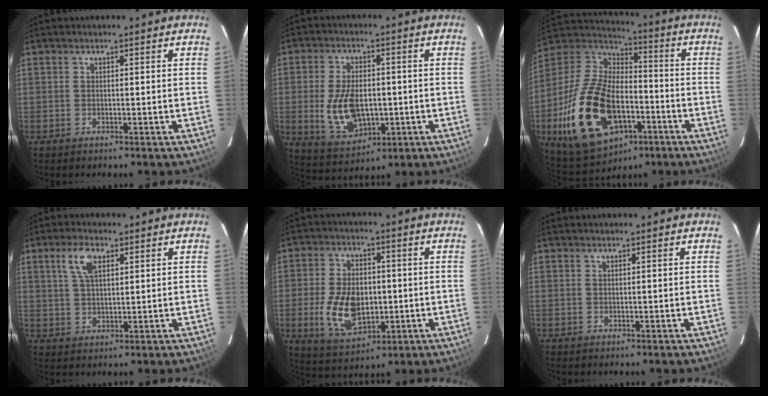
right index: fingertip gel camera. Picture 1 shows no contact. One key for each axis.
{"total": 2.8, "fx": 2.4, "fy": 1.5, "fz": 0.5, "tx": -0.012, "ty": -0.002, "tz": 0.059}
{"total": 25.3, "fx": -8.8, "fy": 15.0, "fz": 18.3, "tx": -0.396, "ty": -0.004, "tz": -0.134}
{"total": 5.9, "fx": 2.7, "fy": 2.7, "fz": 4.5, "tx": -0.087, "ty": 0.011, "tz": 0.053}
{"total": 2.7, "fx": 1.8, "fy": 2.0, "fz": 0.0, "tx": 0.004, "ty": 0.004, "tz": 0.039}
{"total": 0.0}